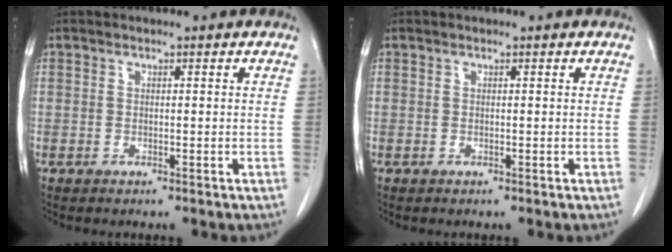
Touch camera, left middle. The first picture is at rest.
{"total": 0.0}